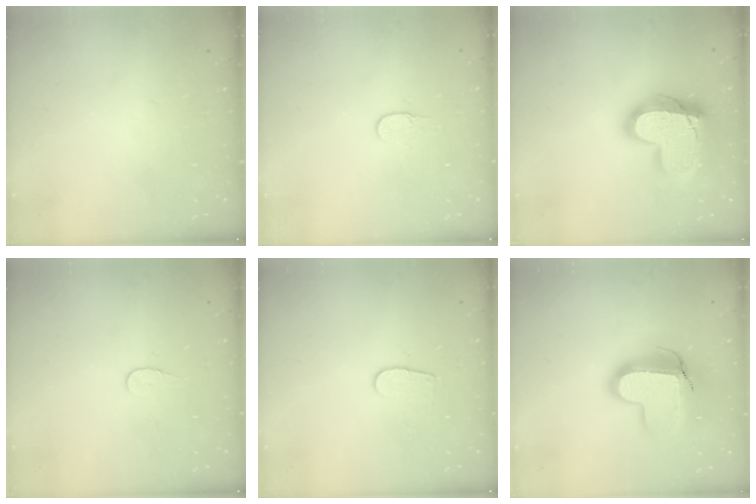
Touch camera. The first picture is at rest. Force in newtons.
{"total": 4.9, "press": 4.9, "slide": 0.4}
{"total": 21.4, "press": 21.3, "slide": 1.7}
{"total": 5.6, "press": 5.6, "slide": 0.5}
{"total": 6.4, "press": 6.4, "slide": 0.6}
{"total": 14.1, "press": 14.1, "slide": 1.1}